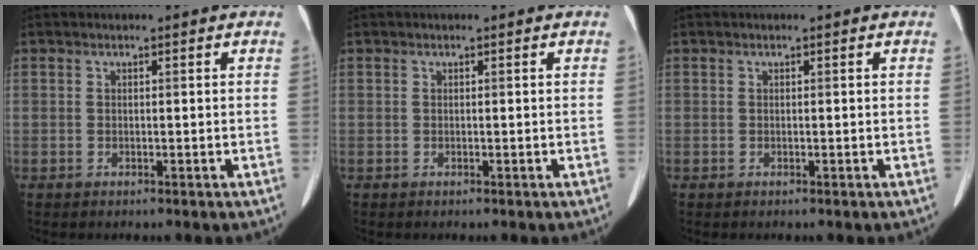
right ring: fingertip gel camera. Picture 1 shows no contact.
{"total": 0.0}
{"total": 0.0}